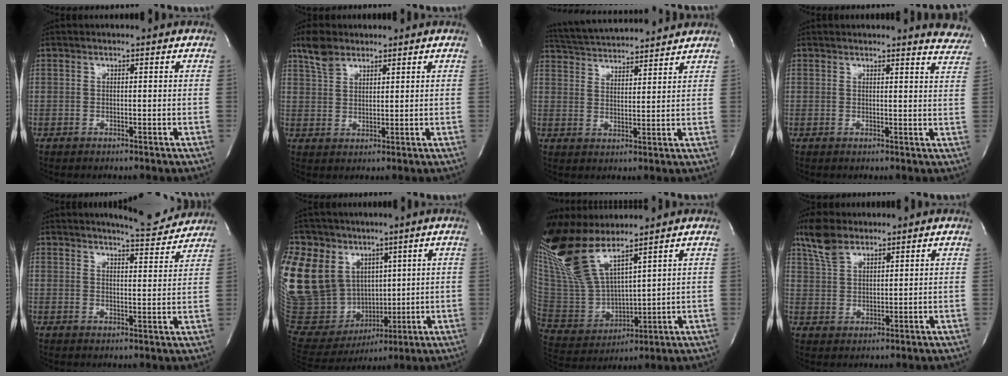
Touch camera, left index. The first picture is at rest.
{"total": 4.6, "force": [3.6, 2.3, 1.7], "torque": [-0.043, 0.013, 0.076]}
{"total": 14.0, "force": [13.2, 1.2, 4.5], "torque": [-0.090, 0.029, 0.205]}
{"total": 7.2, "force": [7.1, 0.6, 1.4], "torque": [-0.001, -0.035, 0.049]}
{"total": 8.0, "force": [7.8, 0.7, 1.5], "torque": [-0.018, -0.025, 0.096]}
{"total": 34.1, "force": [11.4, 27.1, 17.3], "torque": [-0.502, 0.104, 0.232]}
{"total": 14.8, "force": [11.1, 3.3, 9.1], "torque": [-0.205, -0.002, 0.230]}
{"total": 6.1, "force": [4.8, 2.6, 2.8], "torque": [-0.066, 0.015, 0.100]}